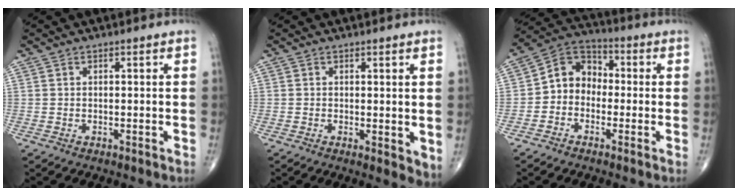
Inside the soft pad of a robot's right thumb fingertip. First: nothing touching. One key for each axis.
{"total": 3.7, "fx": 0.2, "fy": 1.5, "fz": 3.4, "tx": -0.042, "ty": -0.013, "tz": 0.003}
{"total": 8.4, "fx": -1.2, "fy": 7.0, "fz": 4.5, "tx": -0.048, "ty": 0.039, "tz": -0.042}